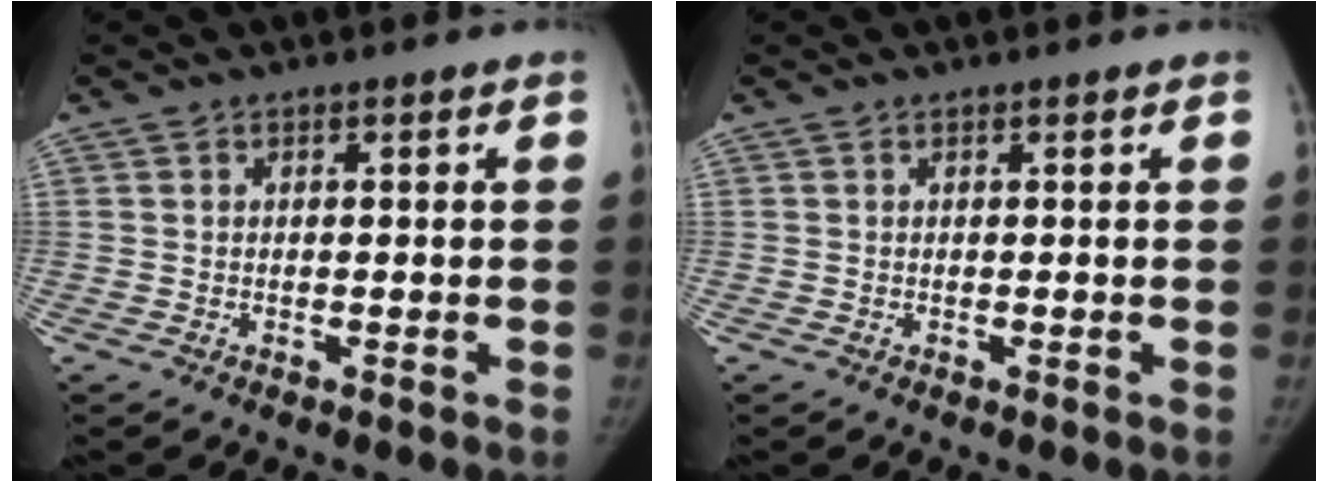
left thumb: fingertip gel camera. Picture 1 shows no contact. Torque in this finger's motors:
{"motor_torque": [0.00, 0.00, 0.36, -0.25, 0.02]}